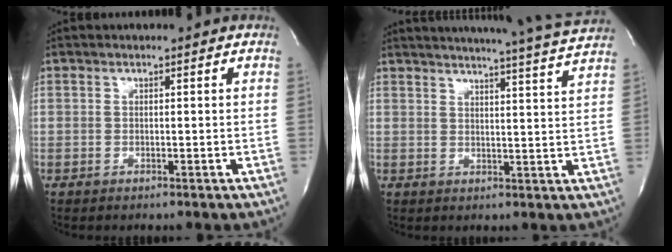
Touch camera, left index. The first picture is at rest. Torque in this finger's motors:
{"motor_torque": [0.38, -0.37, 0.18, 0.08]}